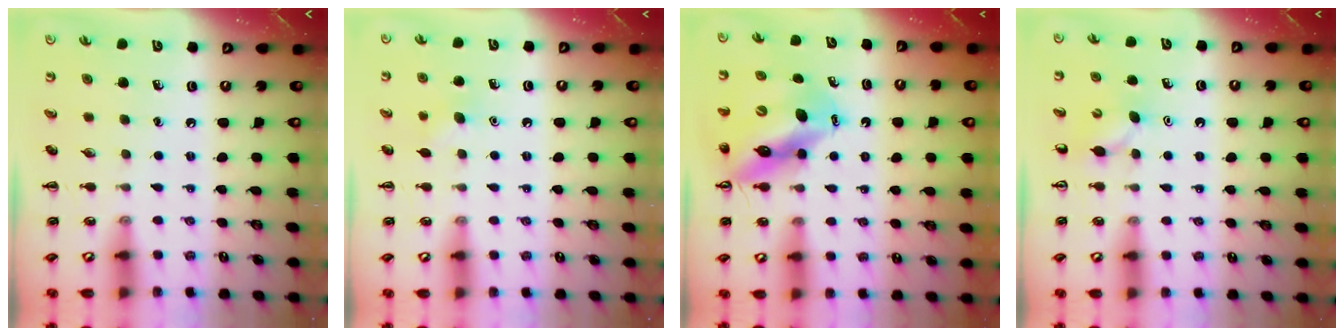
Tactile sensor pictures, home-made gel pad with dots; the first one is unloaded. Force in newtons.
{"total": 4.7, "press": 4.5, "slide": 1.2}
{"total": 12.8, "press": 12.3, "slide": 3.8}
{"total": 4.0, "press": 3.8, "slide": 1.1}